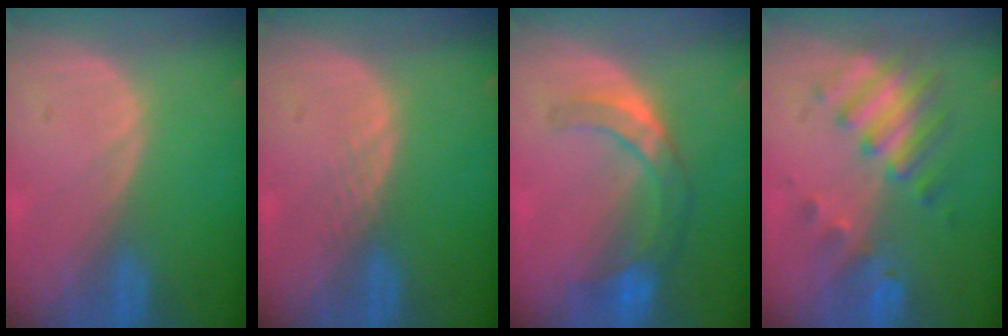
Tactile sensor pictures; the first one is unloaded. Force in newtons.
{"total": 1.3, "press": 1.2, "slide": 0.1}
{"total": 7.5, "press": 6.7, "slide": 3.5}
{"total": 7.6, "press": 7.0, "slide": 3.0}